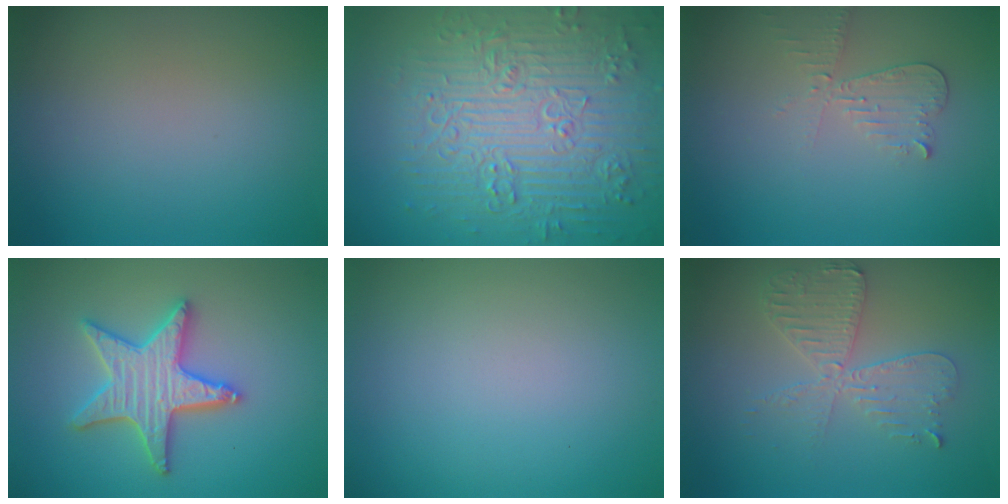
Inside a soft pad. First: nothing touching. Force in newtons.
{"total": 9.5, "press": 6.9, "slide": 6.4}
{"total": 2.2, "press": 2.2, "slide": 0.1}
{"total": 5.2, "press": 5.1, "slide": 0.9}
{"total": 0.0}
{"total": 4.1, "press": 3.6, "slide": 1.9}